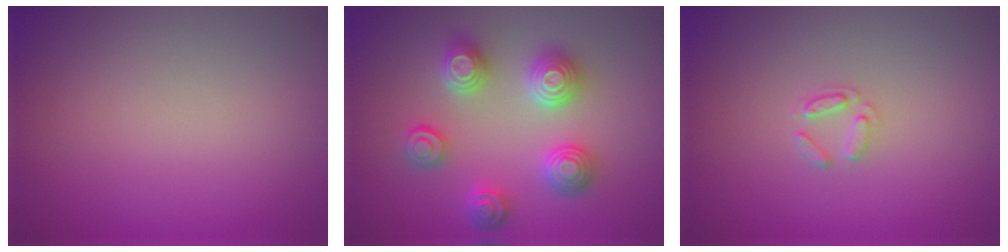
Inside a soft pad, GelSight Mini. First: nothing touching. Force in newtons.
{"total": 4.4, "press": 4.4, "slide": 0.7}
{"total": 1.5, "press": 1.4, "slide": 0.2}